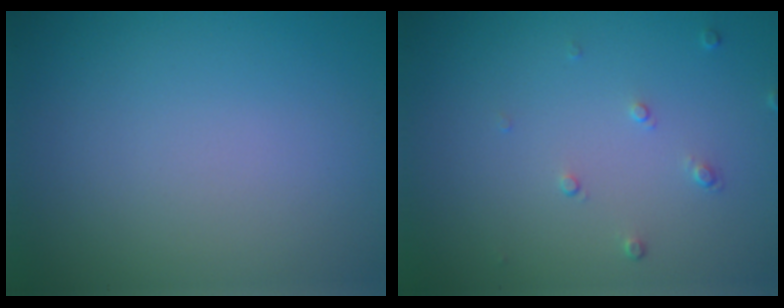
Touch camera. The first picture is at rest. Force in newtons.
{"total": 0.9, "press": 0.6, "slide": 0.7}